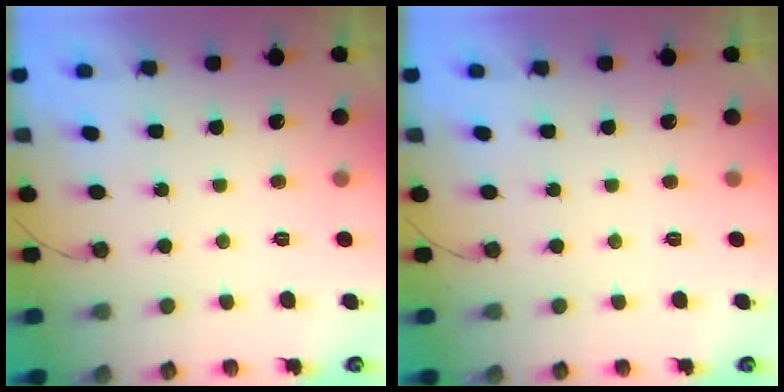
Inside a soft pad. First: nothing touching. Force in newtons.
{"total": 0.0}